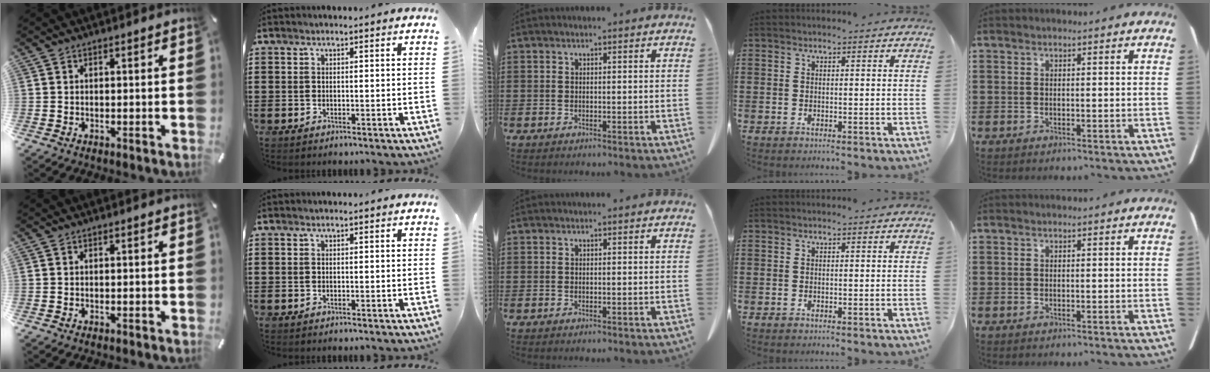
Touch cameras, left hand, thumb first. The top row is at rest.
{}